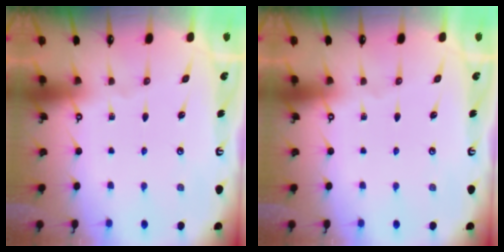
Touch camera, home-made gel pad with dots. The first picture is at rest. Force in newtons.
{"total": 0.0}